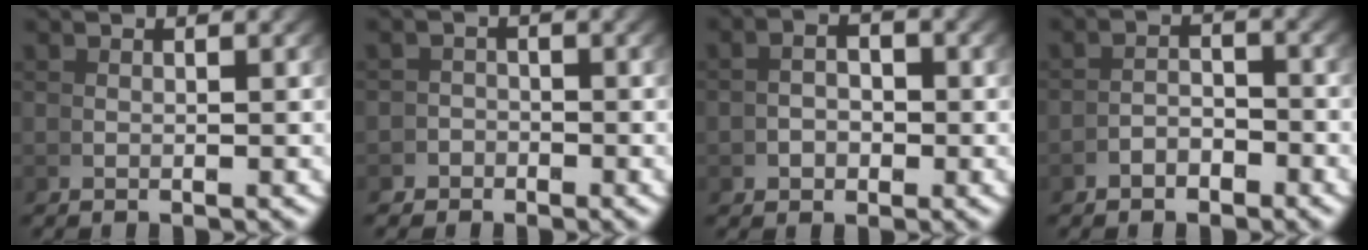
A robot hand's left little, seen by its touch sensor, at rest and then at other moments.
{"total": 2.0, "force": [-1.6, 0.9, -0.6], "torque": [0.021, -0.006, -0.032]}
{"total": 1.7, "force": [-0.4, 1.2, 1.2], "torque": [-0.009, -0.002, -0.009]}
{"total": 2.0, "force": [-1.9, 0.6, 0.5], "torque": [0.007, 0.001, -0.036]}